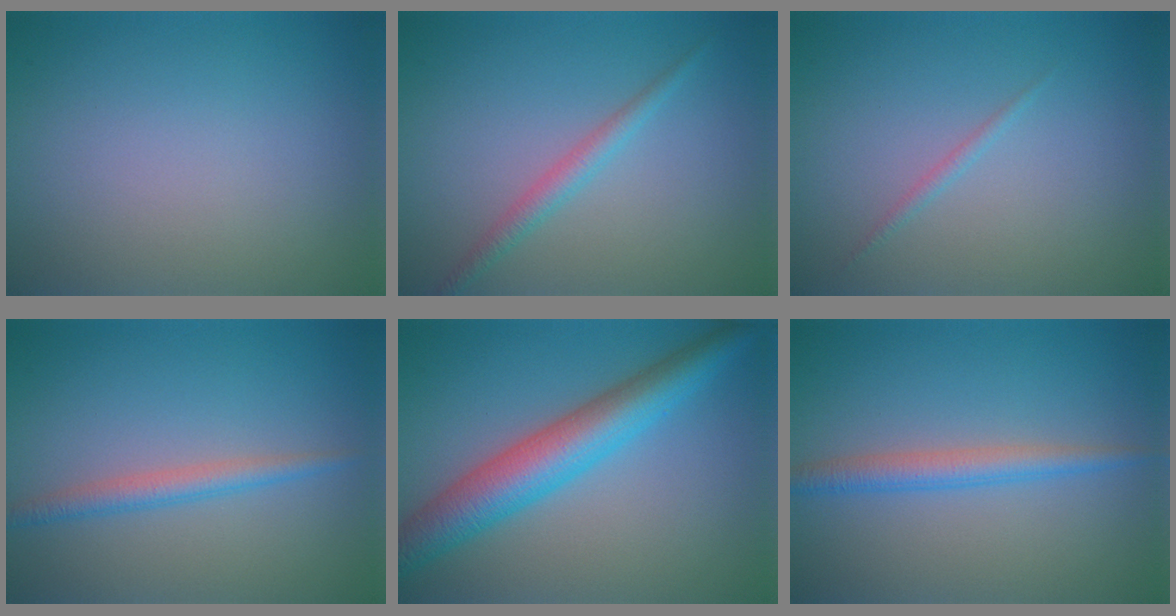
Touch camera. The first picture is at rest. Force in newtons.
{"total": 1.8, "press": 1.8, "slide": 0.0}
{"total": 0.7, "press": 0.7, "slide": 0.1}
{"total": 2.1, "press": 2.1, "slide": 0.0}
{"total": 6.7, "press": 6.7, "slide": 0.1}
{"total": 2.6, "press": 2.6, "slide": 0.0}